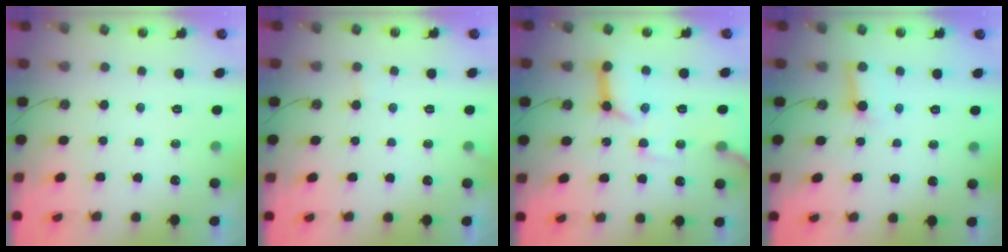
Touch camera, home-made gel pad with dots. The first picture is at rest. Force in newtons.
{"total": 5.0, "press": 5.0, "slide": 0.4}
{"total": 13.9, "press": 13.8, "slide": 1.7}
{"total": 4.0, "press": 4.0, "slide": 0.3}